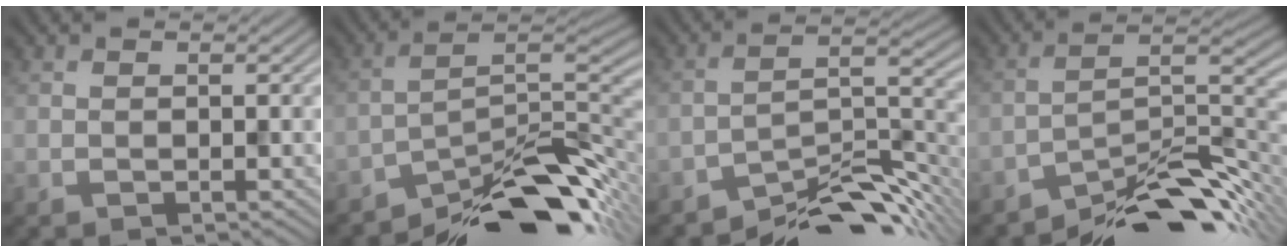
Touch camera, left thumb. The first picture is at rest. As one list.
[{"total": 12.8, "force": [-9.5, 3.6, 7.7], "torque": [-0.111, 0.000, -0.167]}, {"total": 10.3, "force": [-8.2, 2.7, 5.6], "torque": [-0.075, 0.006, -0.150]}, {"total": 11.6, "force": [-8.9, 2.9, 6.8], "torque": [-0.096, 0.002, -0.161]}]